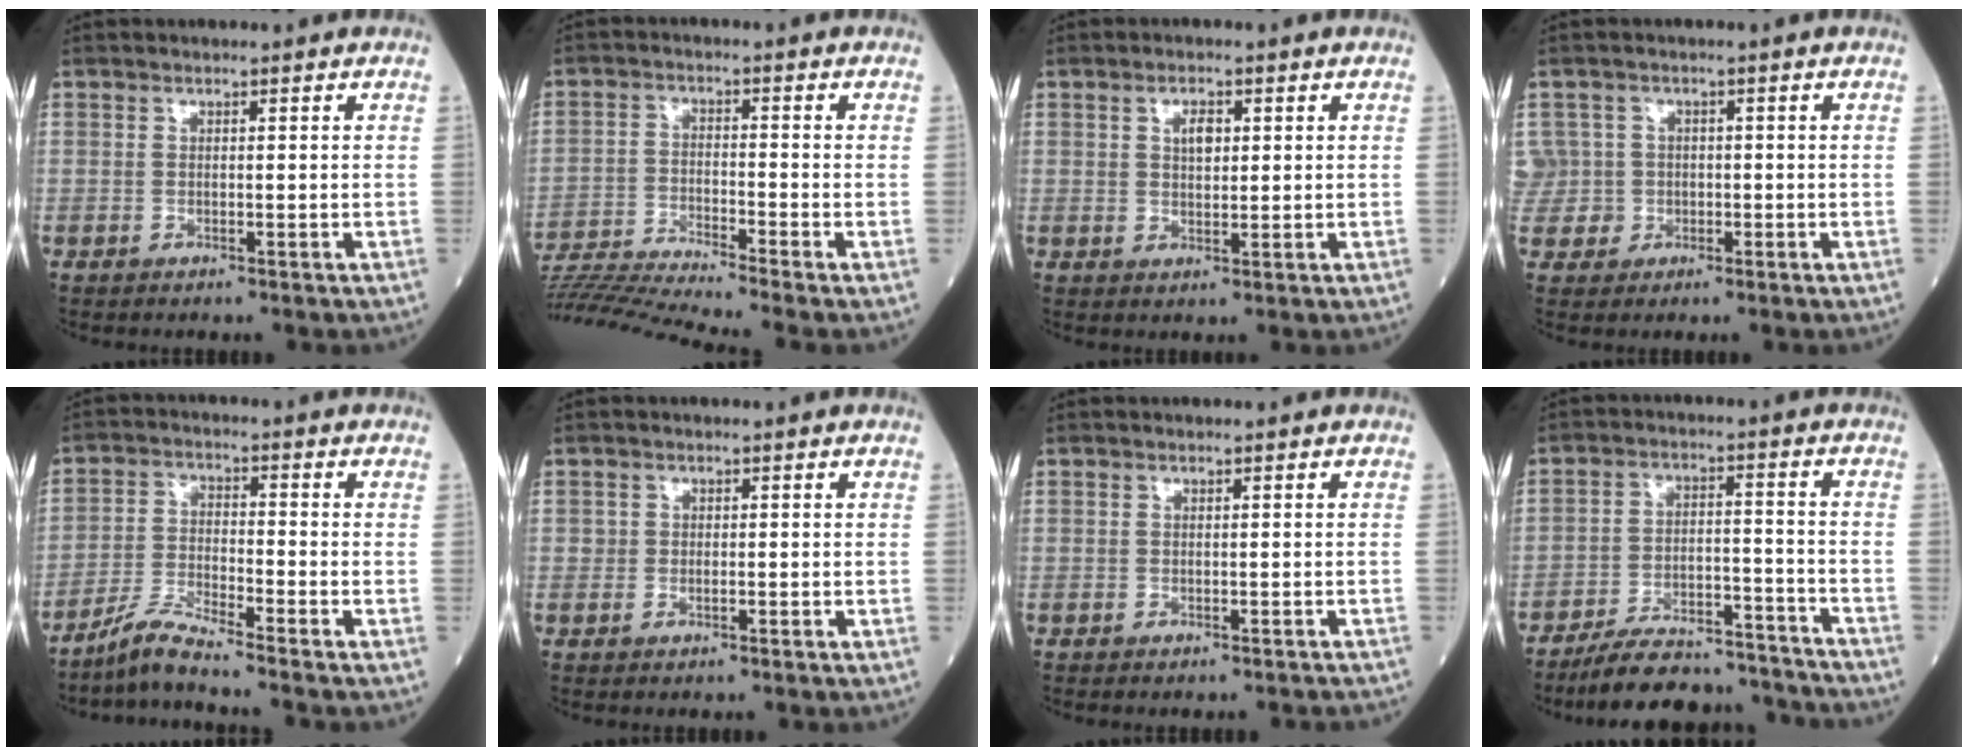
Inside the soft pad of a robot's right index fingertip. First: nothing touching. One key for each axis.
{"total": 11.5, "fx": -10.5, "fy": -3.2, "fz": 3.4, "tx": -0.051, "ty": -0.014, "tz": -0.184}
{"total": 2.9, "fx": 0.9, "fy": 1.4, "fz": 2.3, "tx": -0.040, "ty": 0.001, "tz": 0.016}
{"total": 5.6, "fx": -0.1, "fy": 5.6, "fz": -0.3, "tx": 0.005, "ty": 0.029, "tz": 0.002}
{"total": 5.3, "fx": -4.8, "fy": -1.1, "fz": 1.9, "tx": -0.045, "ty": -0.023, "tz": -0.098}
{"total": 0.9, "fx": -0.1, "fy": 0.8, "fz": 0.5, "tx": -0.010, "ty": 0.001, "tz": -0.002}
{"total": 1.2, "fx": -1.2, "fy": 0.2, "fz": 0.3, "tx": -0.003, "ty": -0.001, "tz": -0.017}
{"total": 15.4, "fx": -14.4, "fy": 3.2, "fz": 4.4, "tx": -0.069, "ty": 0.023, "tz": -0.210}